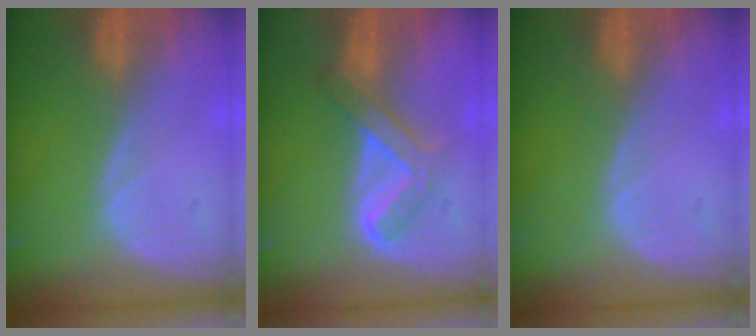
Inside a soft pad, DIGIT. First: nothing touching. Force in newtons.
{"total": 6.2, "press": 5.4, "slide": 3.1}
{"total": 0.0}